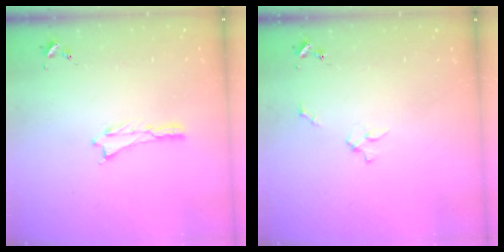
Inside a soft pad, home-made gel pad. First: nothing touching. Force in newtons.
{"total": 2.3, "press": 2.2, "slide": 0.3}